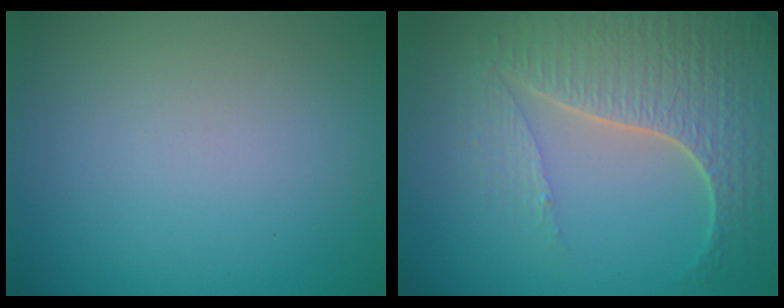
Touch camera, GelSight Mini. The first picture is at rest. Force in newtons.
{"total": 6.2, "press": 5.0, "slide": 3.7}